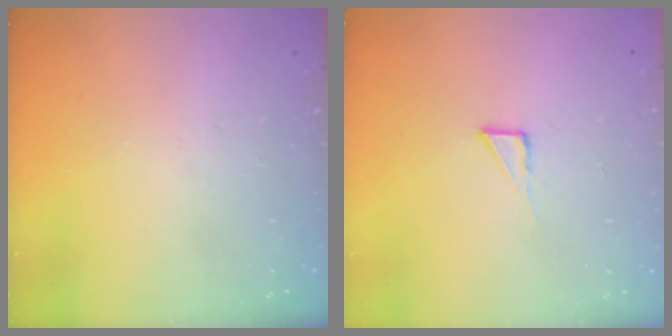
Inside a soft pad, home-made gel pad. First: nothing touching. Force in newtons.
{"total": 3.6, "press": 3.6, "slide": 0.3}